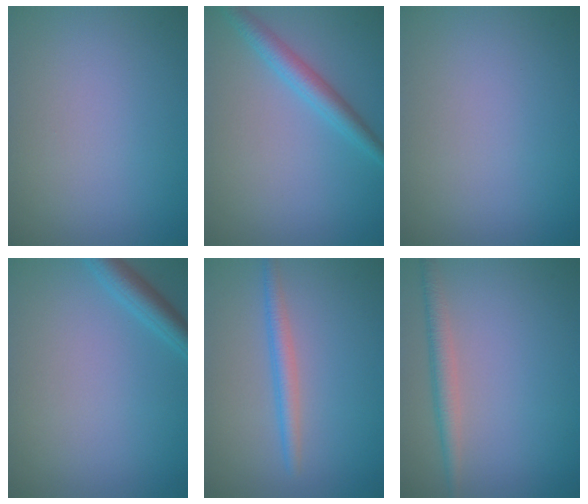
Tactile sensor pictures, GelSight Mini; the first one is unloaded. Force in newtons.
{"total": 2.9, "press": 2.9, "slide": 0.1}
{"total": 0.0}
{"total": 2.4, "press": 2.4, "slide": 0.2}
{"total": 2.1, "press": 2.1, "slide": 0.1}
{"total": 2.2, "press": 2.2, "slide": 0.0}